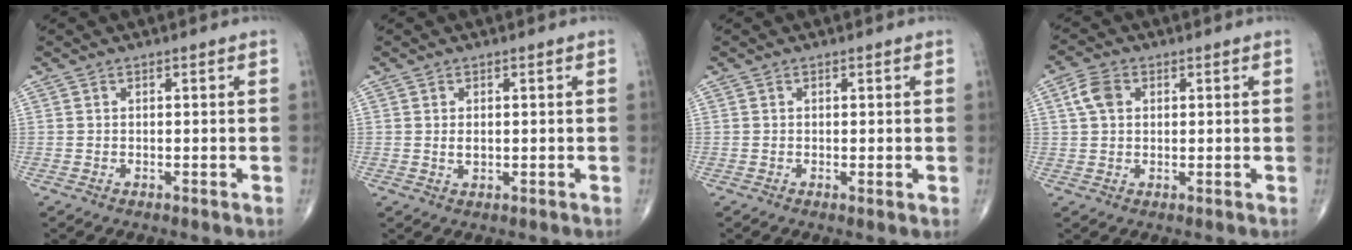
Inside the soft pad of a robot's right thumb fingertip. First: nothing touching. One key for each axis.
{"total": 1.7, "fx": 0.1, "fy": 1.1, "fz": 1.3, "tx": -0.019, "ty": -0.003, "tz": 0.004}
{"total": 0.8, "fx": -0.1, "fy": 0.1, "fz": 0.8, "tx": -0.015, "ty": -0.004, "tz": -0.003}
{"total": 4.5, "fx": 1.2, "fy": 3.3, "fz": 2.9, "tx": -0.057, "ty": 0.007, "tz": 0.020}